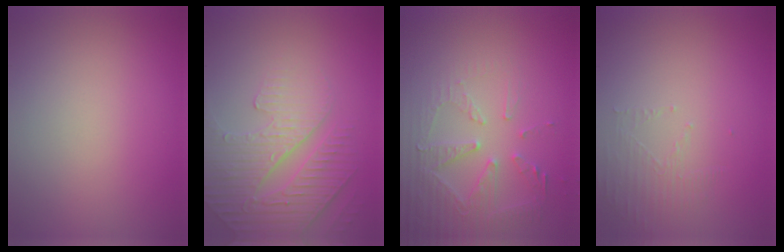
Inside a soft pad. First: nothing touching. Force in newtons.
{"total": 4.4, "press": 4.1, "slide": 1.4}
{"total": 4.5, "press": 3.5, "slide": 2.9}
{"total": 1.5, "press": 0.5, "slide": 1.4}